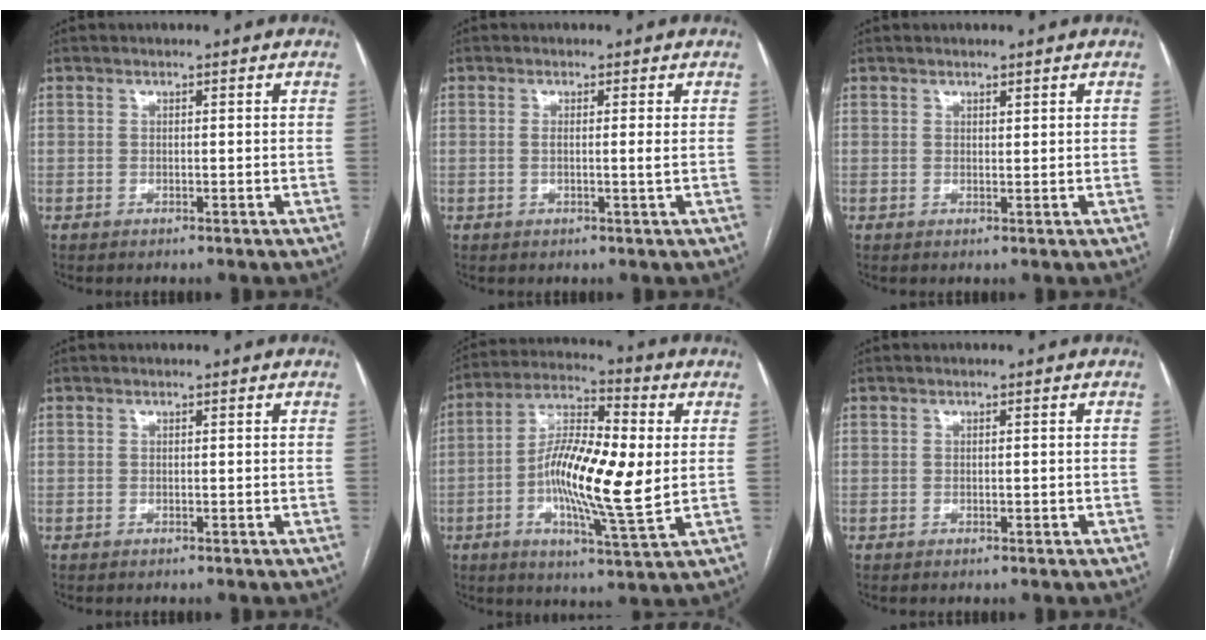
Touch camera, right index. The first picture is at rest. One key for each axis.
{"total": 1.7, "fx": 0.0, "fy": -0.3, "fz": 1.6, "tx": -0.030, "ty": -0.001, "tz": -0.001}
{"total": 0.8, "fx": 0.7, "fy": 0.2, "fz": 0.4, "tx": -0.009, "ty": -0.001, "tz": 0.011}
{"total": 0.0}
{"total": 16.0, "fx": -0.7, "fy": 3.1, "fz": 15.7, "tx": -0.287, "ty": 0.005, "tz": -0.019}
{"total": 0.5, "fx": -0.2, "fy": 0.2, "fz": 0.5, "tx": -0.011, "ty": -0.001, "tz": 0.000}